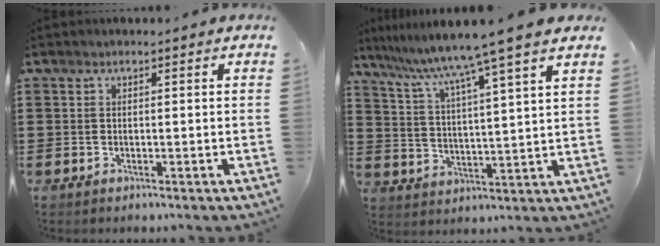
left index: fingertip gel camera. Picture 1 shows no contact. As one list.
[{"total": 8.0, "force": [6.6, -1.6, 4.2], "torque": [-0.106, -0.045, 0.101]}]